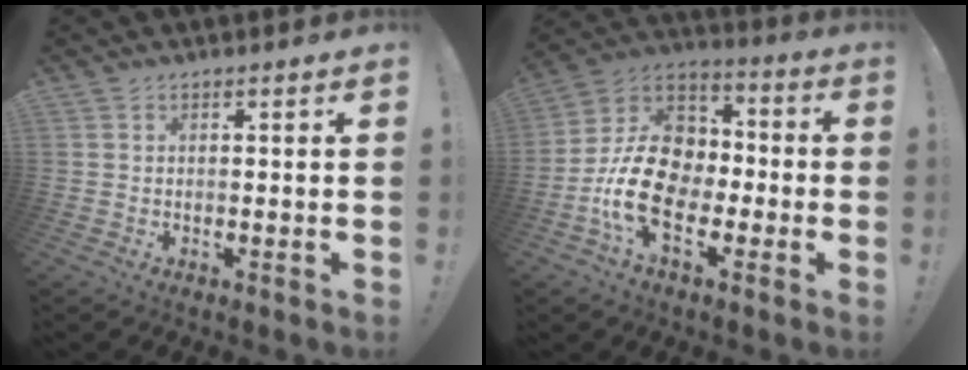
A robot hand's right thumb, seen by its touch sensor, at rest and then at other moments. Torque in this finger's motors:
{"motor_torque": [1.94, 2.13, 1.57, -1.20, 0.49]}